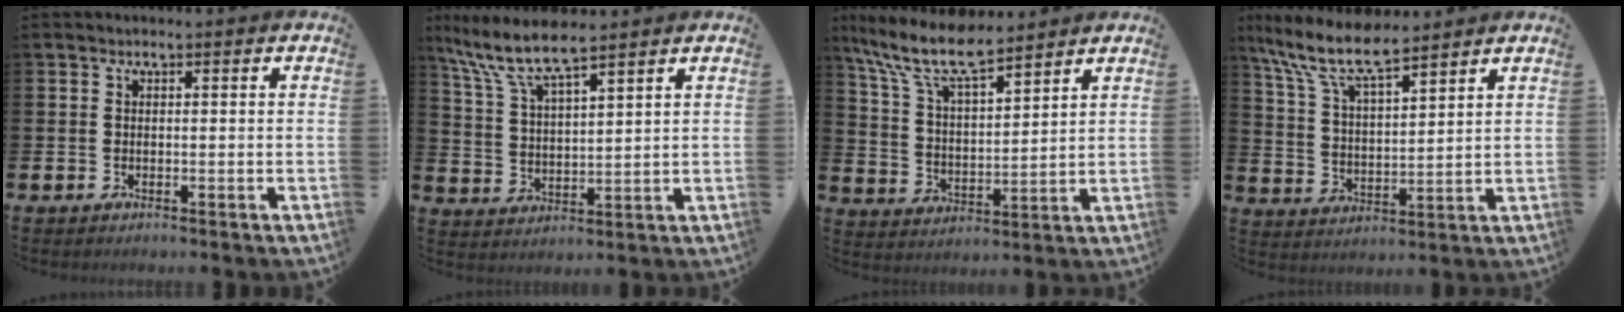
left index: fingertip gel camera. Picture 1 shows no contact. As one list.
[{"total": 7.5, "force": [6.4, 1.0, 3.7], "torque": [-0.101, -0.027, 0.113]}, {"total": 10.2, "force": [8.6, 2.3, 5.0], "torque": [-0.133, -0.037, 0.155]}, {"total": 9.7, "force": [8.1, 2.2, 4.9], "torque": [-0.127, -0.031, 0.145]}]